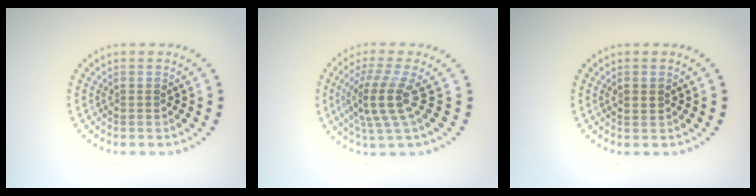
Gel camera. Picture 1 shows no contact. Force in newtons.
{"total": 4.0, "press": 2.9, "slide": 2.8}
{"total": 1.4, "press": 1.4, "slide": 0.0}